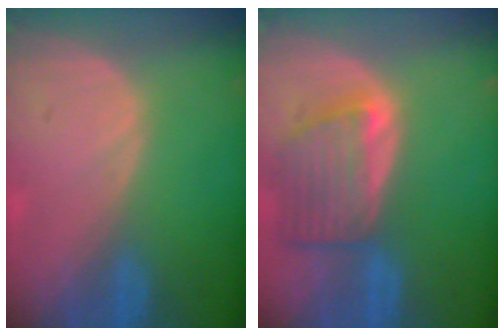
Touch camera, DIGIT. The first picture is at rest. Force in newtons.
{"total": 7.5, "press": 6.9, "slide": 3.1}